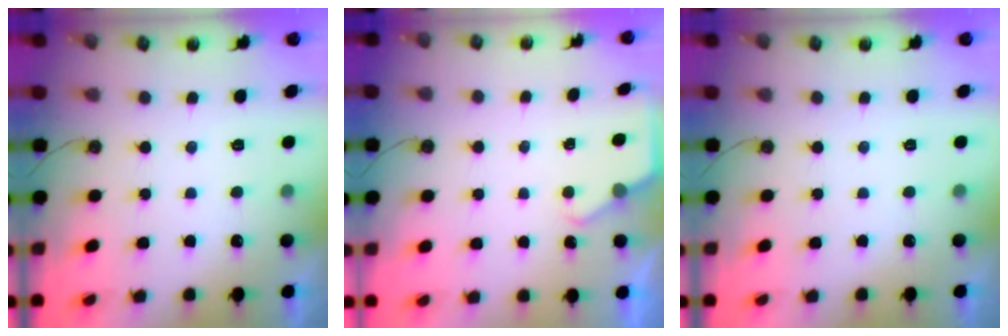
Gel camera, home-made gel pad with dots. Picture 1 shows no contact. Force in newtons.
{"total": 2.8, "press": 2.8, "slide": 0.5}
{"total": 0.0}